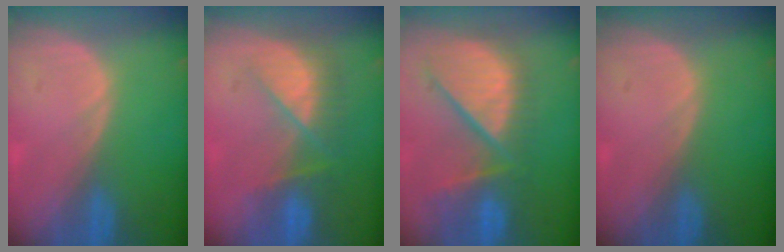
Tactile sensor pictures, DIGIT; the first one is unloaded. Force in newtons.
{"total": 7.7, "press": 7.0, "slide": 3.2}
{"total": 11.7, "press": 10.4, "slide": 5.3}
{"total": 0.0}